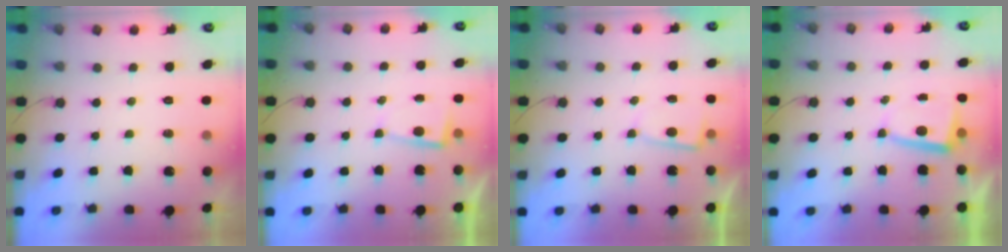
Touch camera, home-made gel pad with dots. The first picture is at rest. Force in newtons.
{"total": 2.3, "press": 2.2, "slide": 0.4}
{"total": 3.2, "press": 3.2, "slide": 0.4}
{"total": 2.8, "press": 2.7, "slide": 0.5}